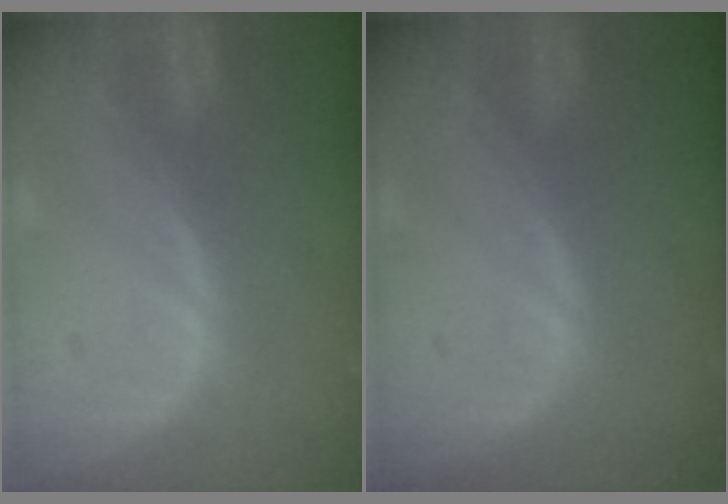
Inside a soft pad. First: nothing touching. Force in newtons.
{"total": 0.0}